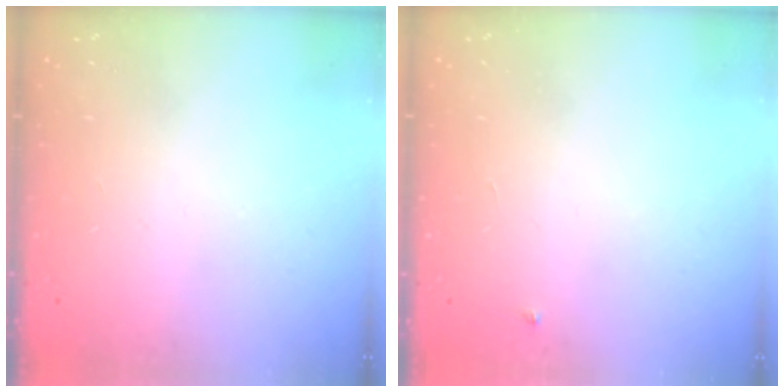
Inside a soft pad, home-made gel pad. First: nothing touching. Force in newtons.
{"total": 2.7, "press": 2.7, "slide": 0.4}